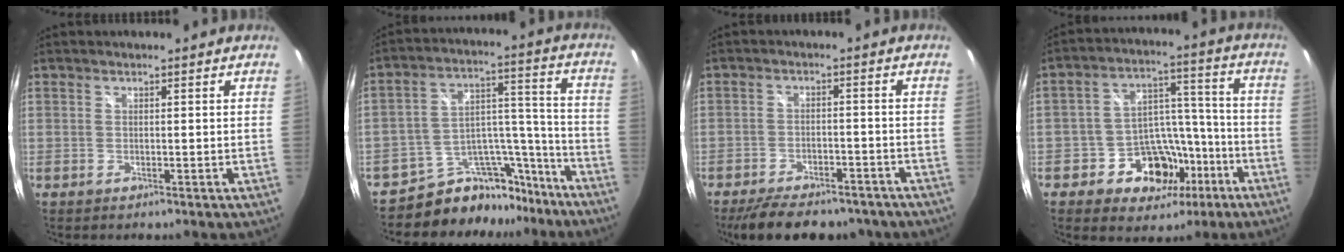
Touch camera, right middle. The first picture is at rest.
{"total": 14.0, "force": [-12.1, 6.5, 2.5], "torque": [-0.034, 0.072, -0.179]}
{"total": 13.9, "force": [-11.1, 5.1, 6.6], "torque": [-0.137, -0.013, -0.155]}
{"total": 12.4, "force": [-6.2, 9.4, 5.1], "torque": [-0.093, 0.046, -0.076]}